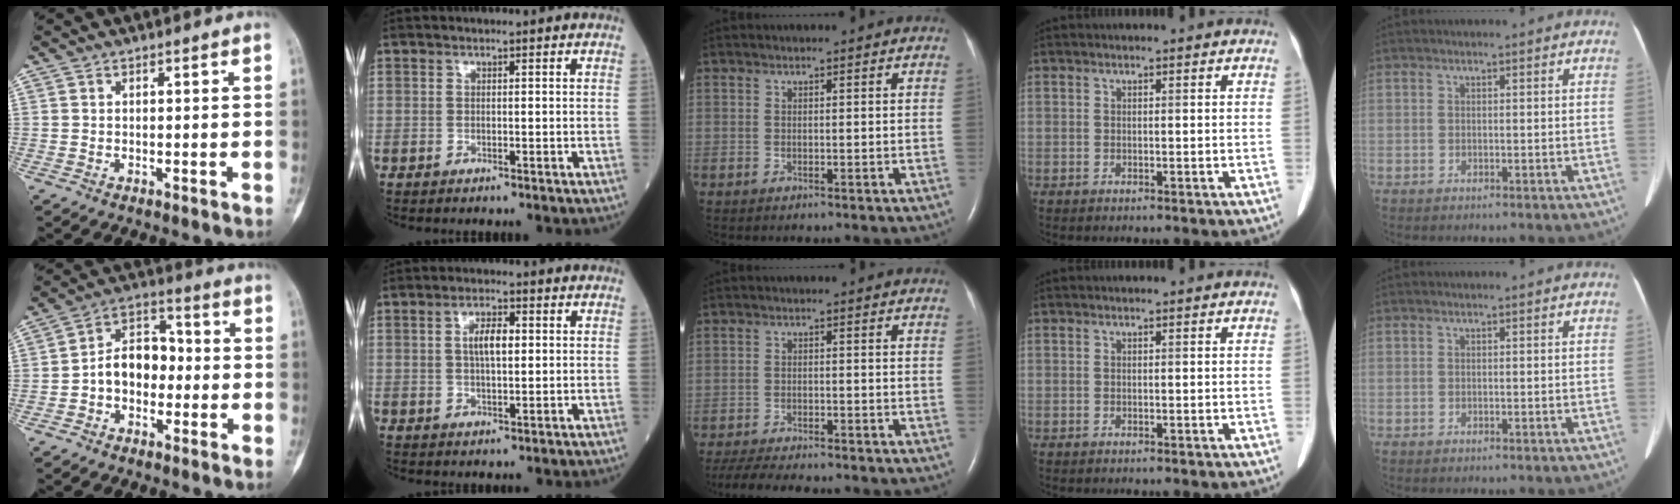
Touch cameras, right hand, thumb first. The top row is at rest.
{"thumb": {"total": 9.8, "force": [-1.5, 7.0, 6.7], "torque": [-0.081, 0.040, -0.041]}, "index": {"total": 4.7, "force": [0.9, 1.5, 4.3], "torque": [-0.082, 0.008, 0.019]}, "middle": {"total": 12.5, "force": [-10.9, 2.1, 5.6], "torque": [-0.091, -0.017, -0.154]}}